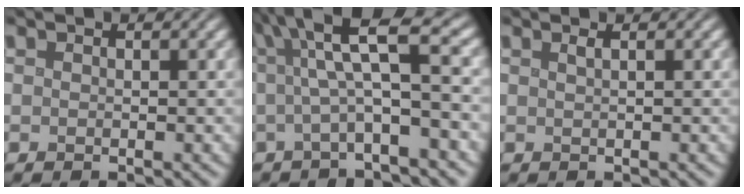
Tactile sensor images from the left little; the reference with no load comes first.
{"total": 6.5, "force": [1.3, 1.1, 6.3], "torque": [-0.099, 0.014, 0.013]}
{"total": 1.1, "force": [0.5, 0.4, 0.9], "torque": [-0.008, 0.003, 0.003]}